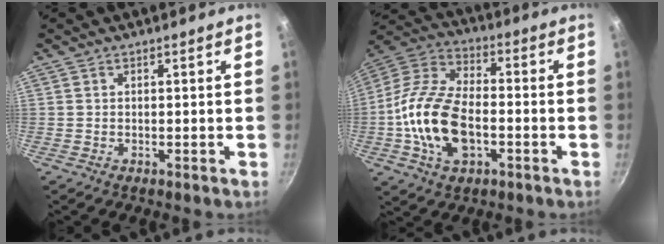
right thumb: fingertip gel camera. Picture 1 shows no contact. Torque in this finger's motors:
{"motor_torque": [0.06, 1.27, 1.83, -0.94, 0.25]}